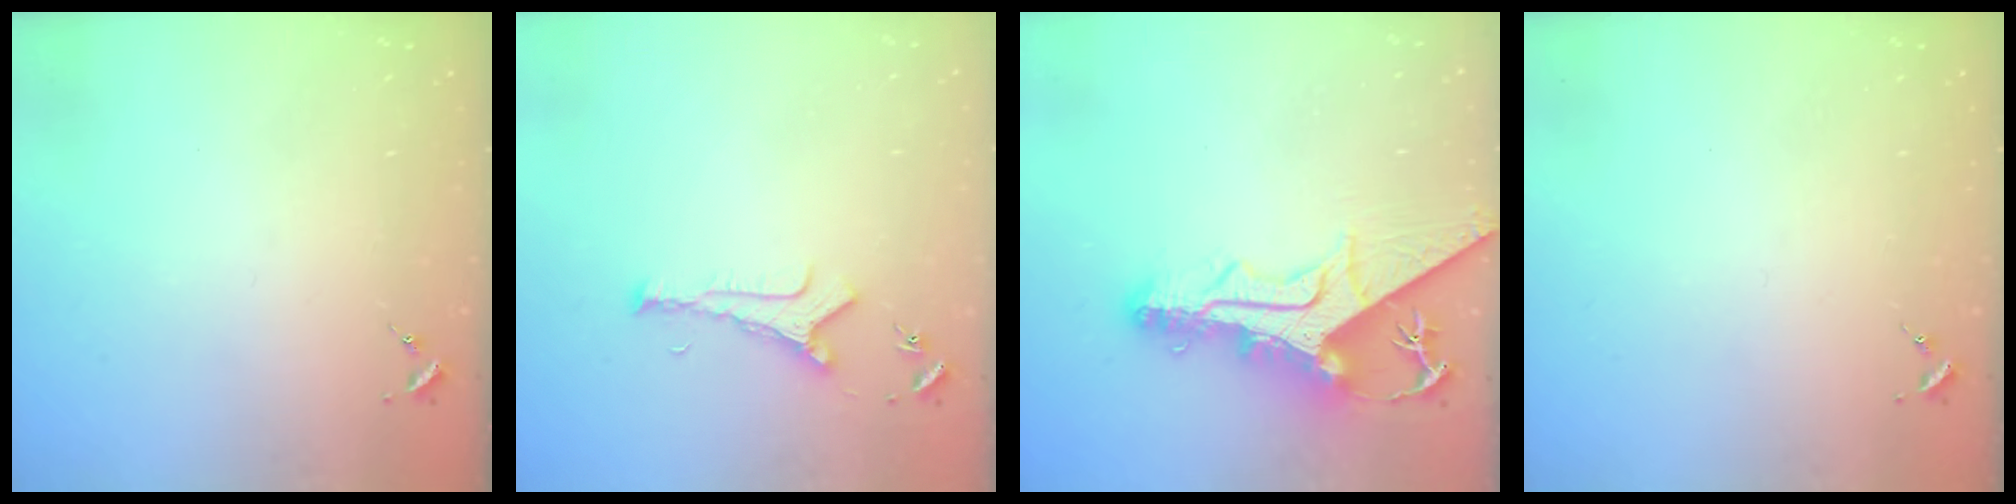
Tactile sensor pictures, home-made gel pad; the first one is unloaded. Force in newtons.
{"total": 5.1, "press": 5.0, "slide": 0.7}
{"total": 17.8, "press": 17.7, "slide": 1.8}
{"total": 0.0}